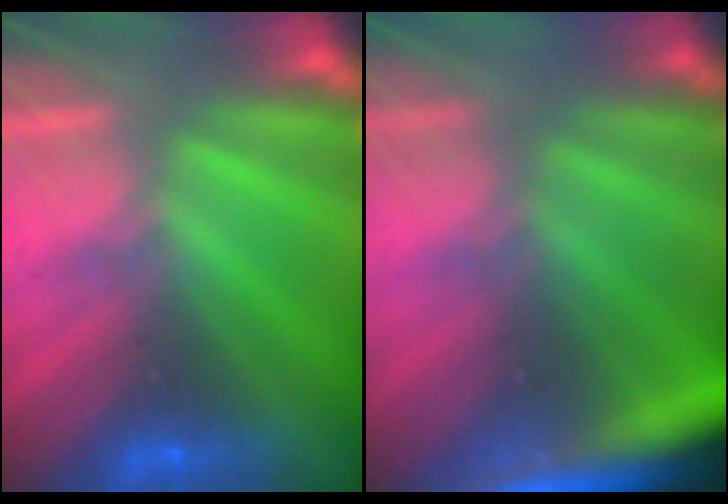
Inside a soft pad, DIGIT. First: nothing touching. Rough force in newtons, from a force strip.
{"total": 6.1}